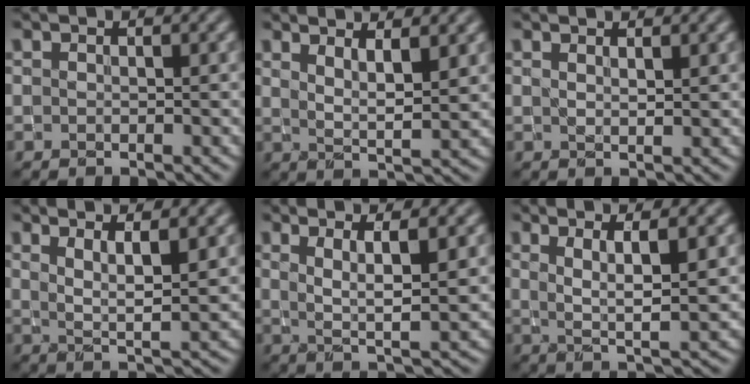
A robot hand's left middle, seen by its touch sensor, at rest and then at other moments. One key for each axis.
{"total": 3.9, "fx": 2.4, "fy": 0.9, "fz": 3.0, "tx": -0.050, "ty": -0.005, "tz": 0.041}
{"total": 1.4, "fx": 1.2, "fy": 0.3, "fz": 0.7, "tx": -0.011, "ty": -0.002, "tz": 0.017}
{"total": 4.2, "fx": 2.3, "fy": 0.8, "fz": 3.5, "tx": -0.061, "ty": -0.009, "tz": 0.043}
{"total": 4.4, "fx": 1.7, "fy": 0.9, "fz": 4.0, "tx": -0.071, "ty": -0.009, "tz": 0.034}
{"total": 4.8, "fx": 1.7, "fy": 1.0, "fz": 4.4, "tx": -0.076, "ty": -0.006, "tz": 0.033}